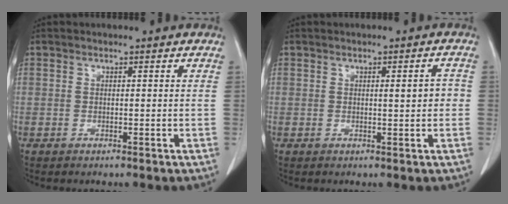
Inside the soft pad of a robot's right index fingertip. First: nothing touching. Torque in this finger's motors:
{"motor_torque": [0.07, 0.07, 0.03, 0.02]}